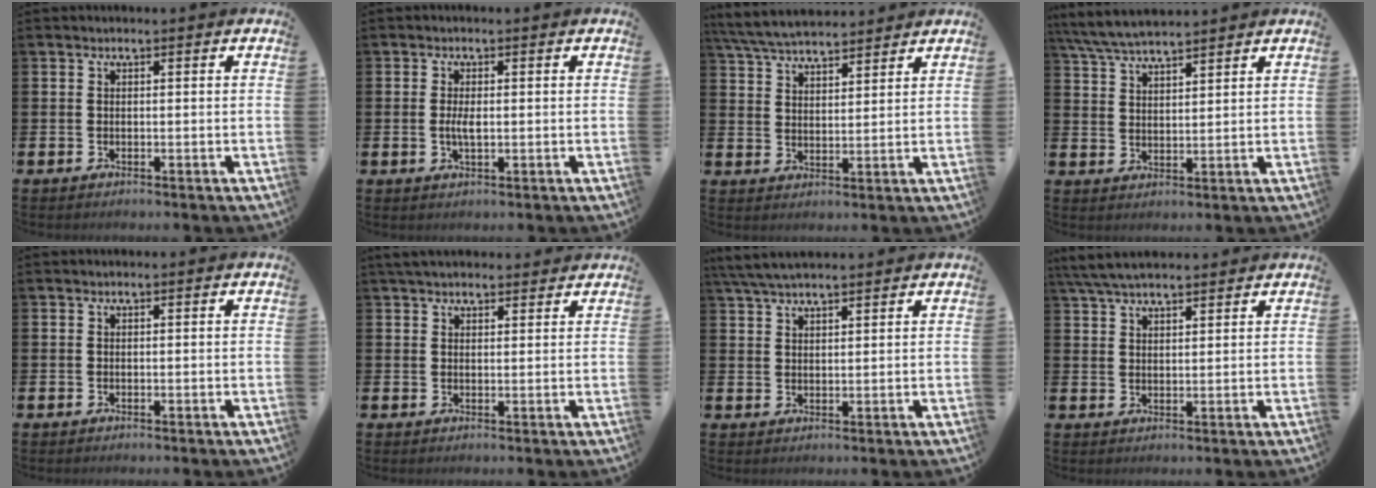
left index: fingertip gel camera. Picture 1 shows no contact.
{"total": 2.2, "force": [0.0, 0.9, 2.0], "torque": [-0.032, -0.001, -0.003]}
{"total": 6.0, "force": [5.7, 1.0, 1.3], "torque": [-0.045, -0.022, 0.104]}
{"total": 5.9, "force": [5.6, 0.8, 1.7], "torque": [-0.052, -0.021, 0.102]}
{"total": 0.0}
{"total": 3.3, "force": [3.1, 0.9, 0.9], "torque": [-0.009, -0.010, 0.055]}
{"total": 4.6, "force": [4.2, 0.9, 1.8], "torque": [-0.038, -0.011, 0.077]}
{"total": 5.2, "force": [4.7, 1.2, 1.8], "torque": [-0.040, -0.012, 0.087]}